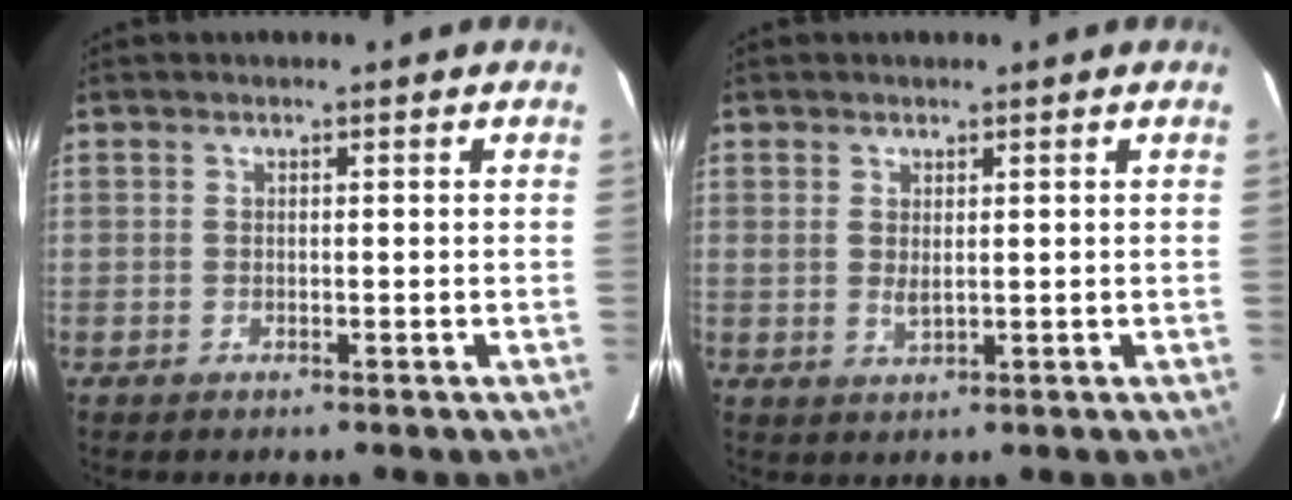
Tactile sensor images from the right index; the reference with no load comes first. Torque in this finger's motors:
{"motor_torque": [0.25, 0.03, 0.09, 0.01]}